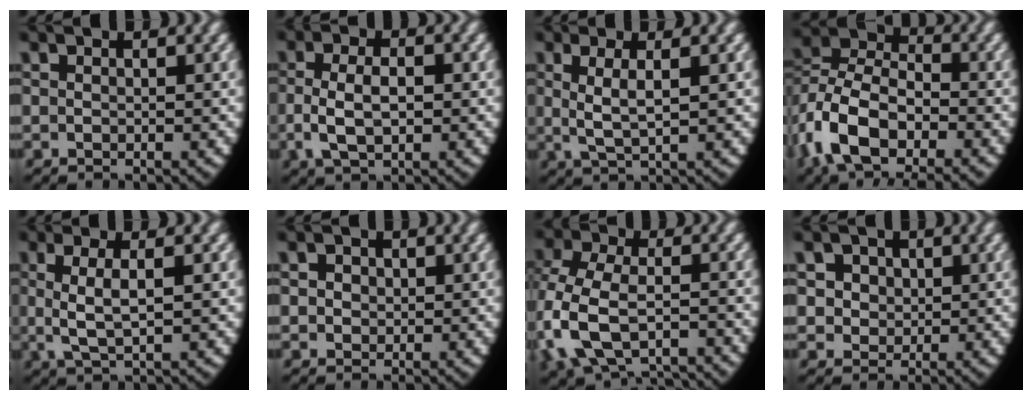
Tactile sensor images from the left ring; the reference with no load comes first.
{"total": 4.0, "force": [-0.6, 2.2, 3.3], "torque": [-0.074, -0.007, -0.001]}
{"total": 3.6, "force": [0.8, 1.1, 3.3], "torque": [-0.076, 0.000, 0.022]}
{"total": 11.8, "force": [-1.8, 9.4, 7.0], "torque": [-0.158, -0.010, -0.040]}
{"total": 4.0, "force": [0.7, 1.4, 3.7], "torque": [-0.087, -0.003, 0.022]}
{"total": 2.4, "force": [0.7, 2.1, 0.9], "torque": [-0.018, 0.003, 0.011]}
{"total": 7.4, "force": [-3.4, 5.1, 4.1], "torque": [-0.131, -0.041, -0.038]}
{"total": 5.8, "force": [1.8, 4.9, 2.5], "torque": [-0.060, 0.002, 0.030]}